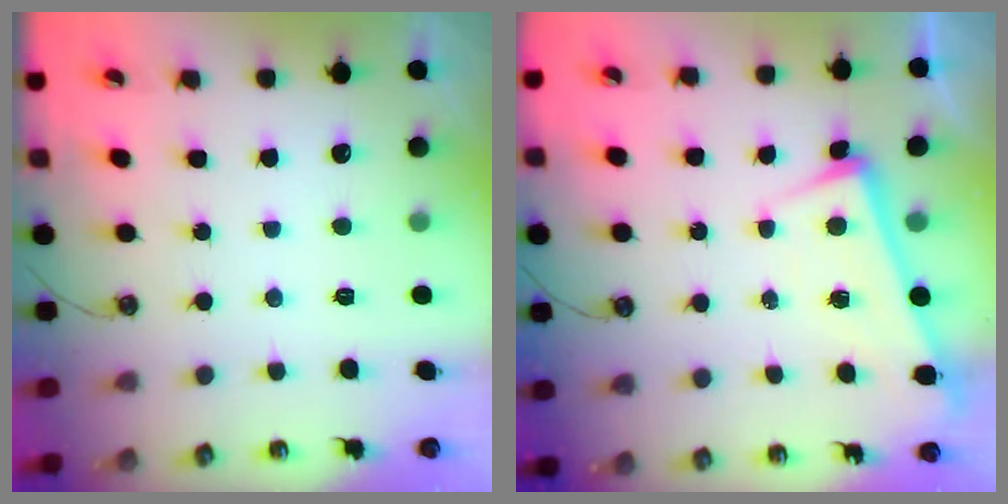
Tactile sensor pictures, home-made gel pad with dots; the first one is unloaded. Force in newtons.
{"total": 0.8, "press": 0.7, "slide": 0.5}